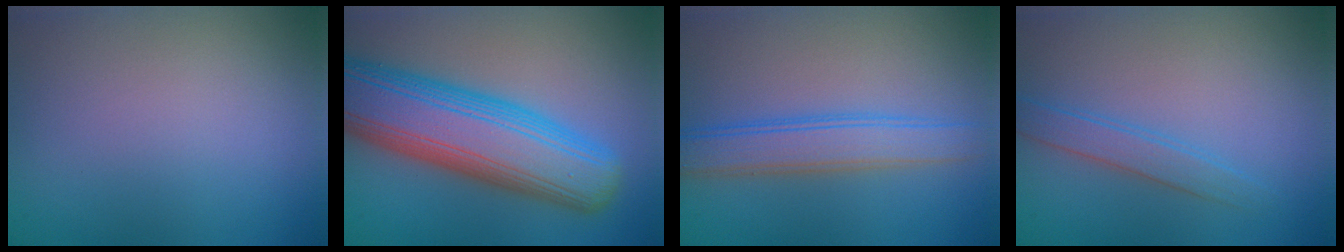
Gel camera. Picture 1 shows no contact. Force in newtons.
{"total": 12.0, "press": 12.0, "slide": 0.6}
{"total": 3.9, "press": 3.9, "slide": 0.1}
{"total": 2.1, "press": 2.1, "slide": 0.1}